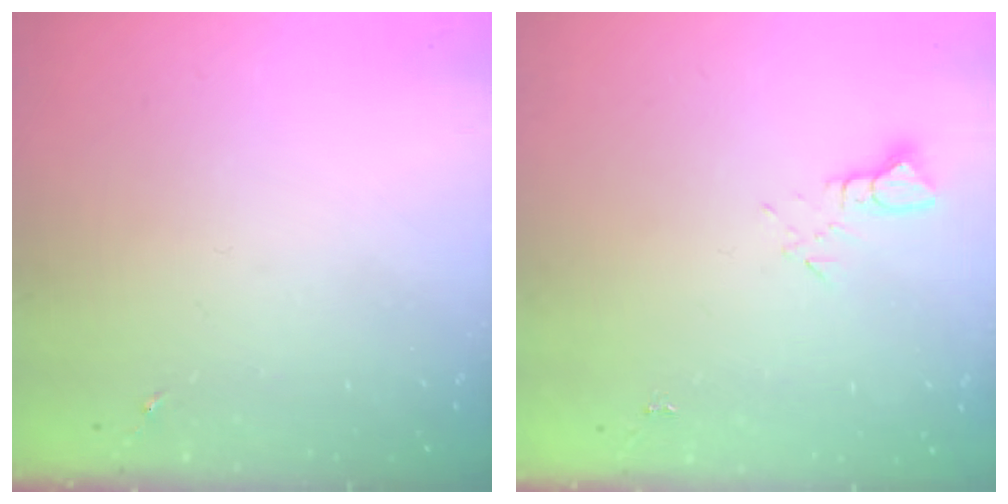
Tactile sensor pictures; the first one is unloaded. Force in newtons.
{"total": 2.7, "press": 2.7, "slide": 0.2}